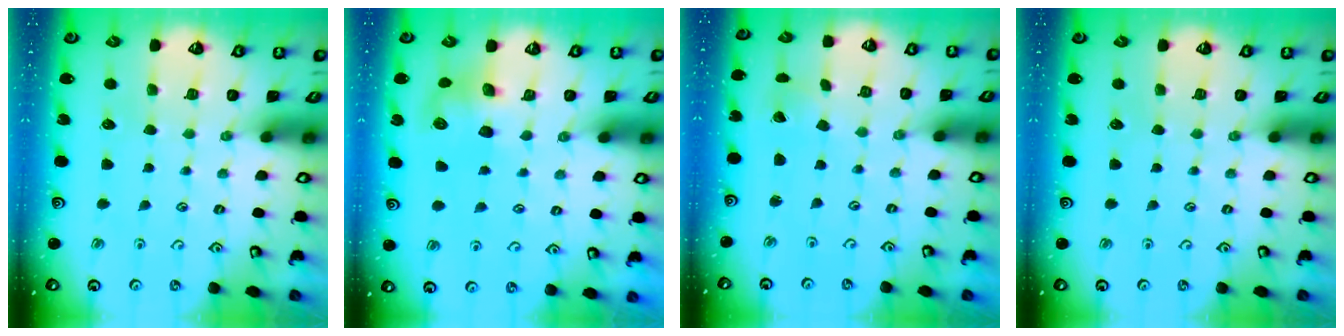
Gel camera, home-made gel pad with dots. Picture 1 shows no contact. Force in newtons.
{"total": 7.4, "press": 7.4, "slide": 0.3}
{"total": 1.5, "press": 1.5, "slide": 0.1}
{"total": 0.0}